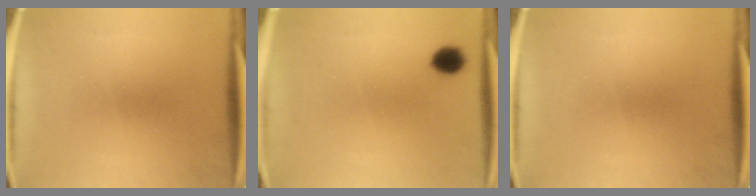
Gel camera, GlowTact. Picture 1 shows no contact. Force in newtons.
{"total": 4.2}
{"total": 0.0}